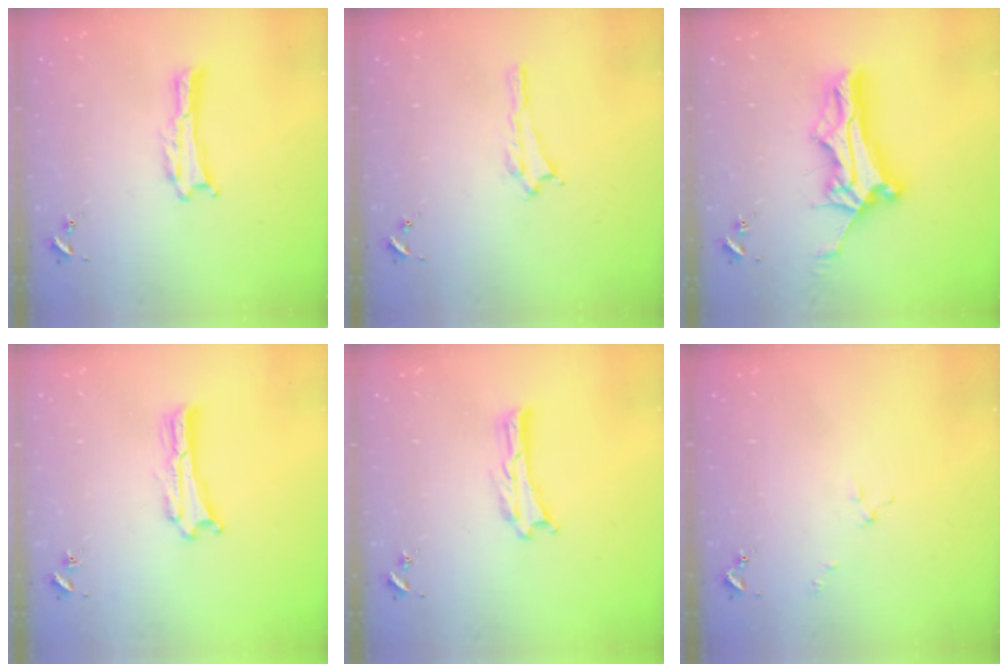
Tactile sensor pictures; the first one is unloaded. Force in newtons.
{"total": 0.6, "press": 0.6, "slide": 0.2}
{"total": 11.0, "press": 11.0, "slide": 0.8}
{"total": 0.9, "press": 0.9, "slide": 0.2}
{"total": 0.0}
{"total": 1.7, "press": 1.7, "slide": 0.3}